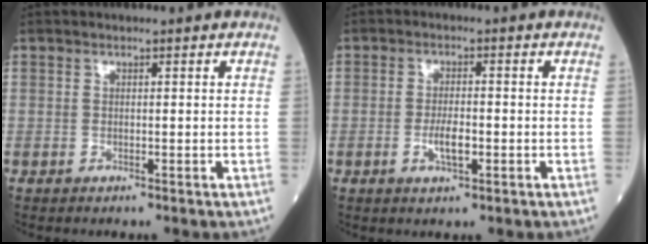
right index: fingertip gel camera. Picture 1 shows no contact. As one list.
[{"total": 3.5, "force": [-1.1, 1.0, 3.2], "torque": [-0.062, 0.001, -0.016]}]